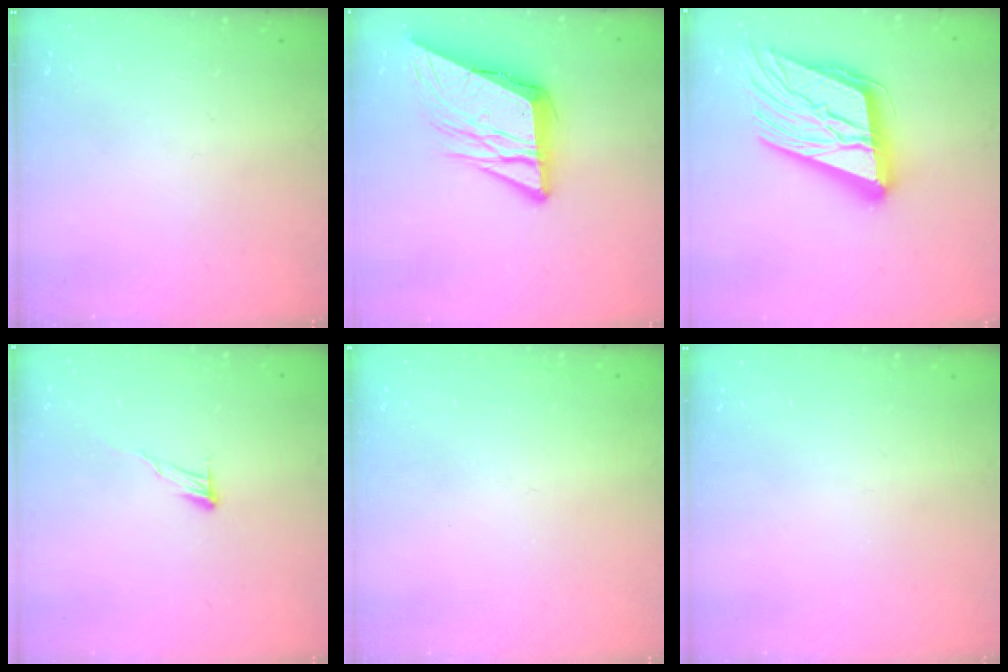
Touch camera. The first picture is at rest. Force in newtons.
{"total": 12.9, "press": 12.7, "slide": 2.0}
{"total": 27.8, "press": 27.3, "slide": 5.1}
{"total": 6.5, "press": 6.5, "slide": 0.4}
{"total": 1.6, "press": 1.6, "slide": 0.1}
{"total": 0.0}